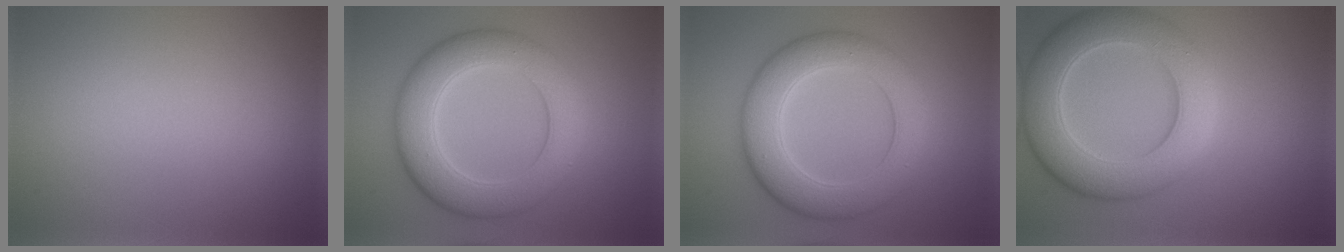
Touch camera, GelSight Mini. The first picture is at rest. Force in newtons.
{"total": 7.4, "press": 7.4, "slide": 0.0}
{"total": 7.2, "press": 7.2, "slide": 0.5}
{"total": 8.5, "press": 8.5, "slide": 0.4}